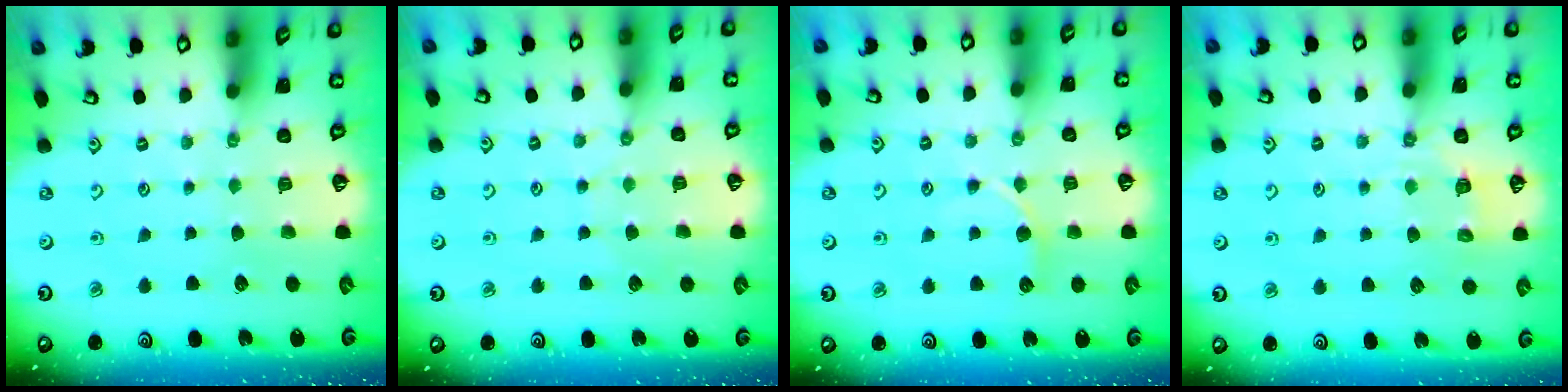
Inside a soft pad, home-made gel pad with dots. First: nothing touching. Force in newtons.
{"total": 4.8, "press": 4.8, "slide": 0.5}
{"total": 6.5, "press": 6.5, "slide": 0.3}
{"total": 5.2, "press": 5.0, "slide": 1.2}